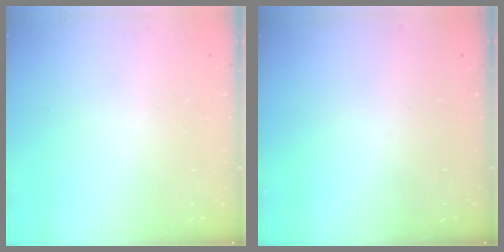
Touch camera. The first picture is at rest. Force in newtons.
{"total": 0.0}